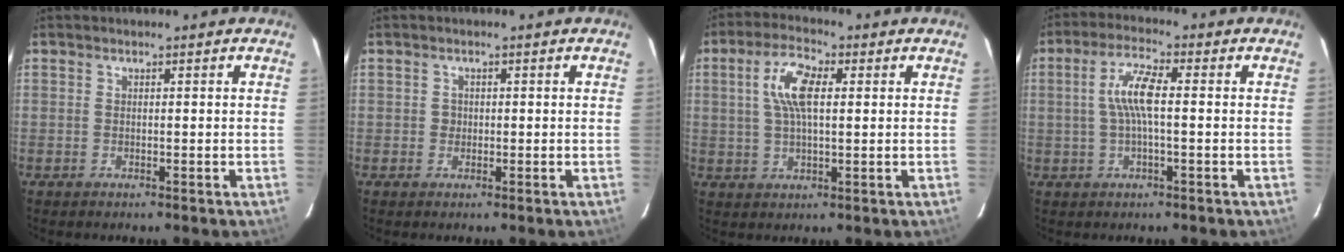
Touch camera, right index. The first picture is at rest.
{"total": 1.2, "force": [-0.3, 1.2, 0.1], "torque": [0.000, 0.002, -0.002]}
{"total": 8.0, "force": [1.8, 3.3, 7.1], "torque": [-0.137, 0.015, 0.035]}
{"total": 6.6, "force": [0.1, 1.3, 6.4], "torque": [-0.128, 0.009, 0.004]}